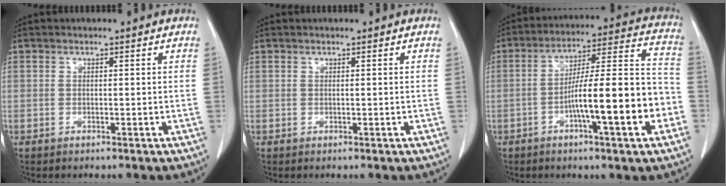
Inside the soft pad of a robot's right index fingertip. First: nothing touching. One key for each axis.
{"total": 0.0}
{"total": 16.4, "fx": -5.2, "fy": 1.4, "fz": 15.6, "tx": -0.239, "ty": 0.016, "tz": -0.079}